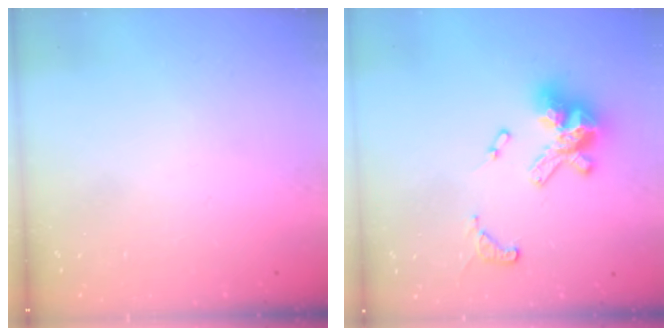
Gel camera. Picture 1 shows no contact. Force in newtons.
{"total": 15.0, "press": 14.9, "slide": 1.9}